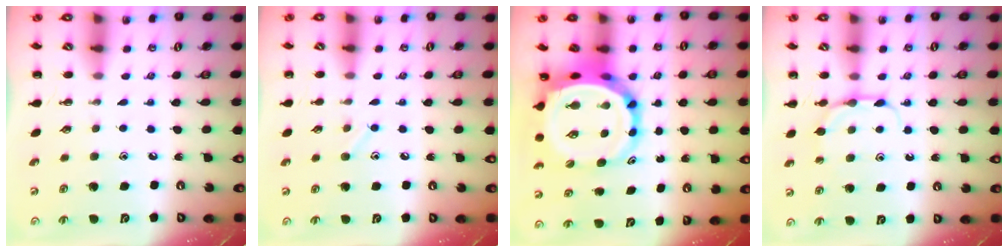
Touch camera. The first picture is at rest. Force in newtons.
{"total": 7.0, "press": 6.9, "slide": 1.2}
{"total": 10.4, "press": 9.9, "slide": 3.2}
{"total": 5.5, "press": 5.3, "slide": 1.4}